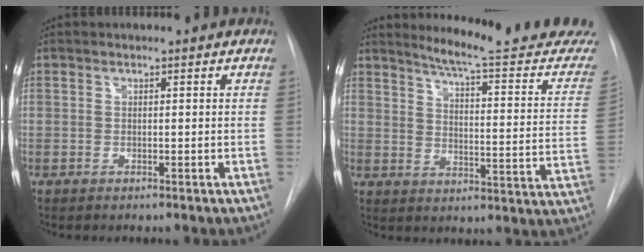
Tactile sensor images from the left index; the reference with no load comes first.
{"total": 19.6, "force": [18.5, 0.1, 6.5], "torque": [-0.088, -0.104, 0.221]}